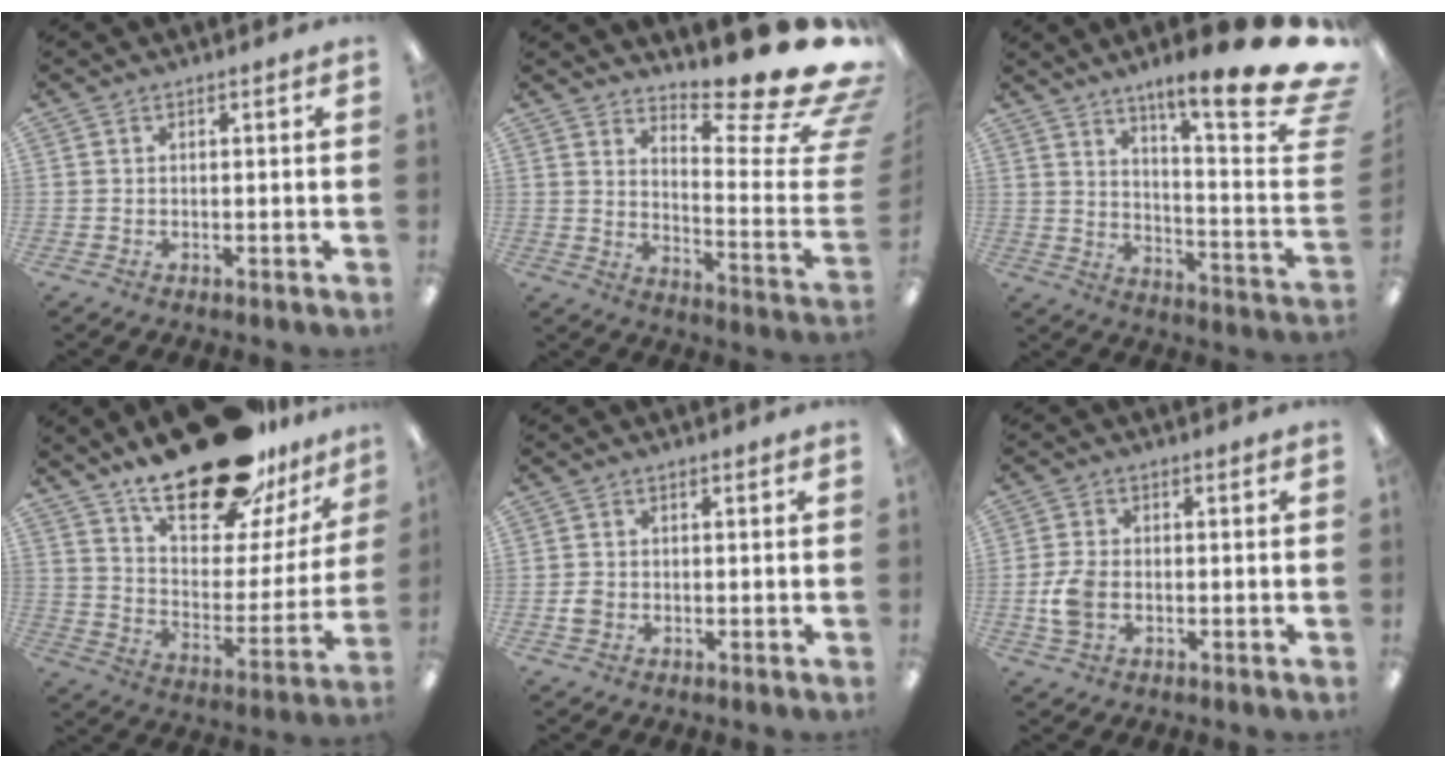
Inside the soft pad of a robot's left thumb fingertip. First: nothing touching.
{"total": 16.4, "force": [13.1, 1.6, 9.7], "torque": [-0.121, -0.127, 0.204]}
{"total": 18.6, "force": [13.3, 1.9, 12.8], "torque": [-0.193, -0.105, 0.205]}
{"total": 27.4, "force": [19.9, 10.6, 15.5], "torque": [-0.240, -0.116, 0.335]}
{"total": 1.9, "force": [-0.4, 1.7, 0.8], "torque": [-0.014, 0.005, -0.009]}
{"total": 6.5, "force": [-1.1, 4.4, 4.6], "torque": [-0.102, 0.005, -0.022]}